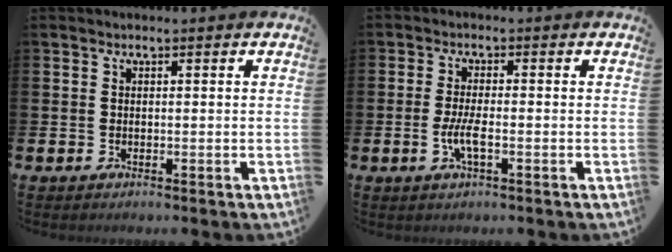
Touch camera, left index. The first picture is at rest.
{"total": 3.2, "force": [-0.9, 0.7, 3.0], "torque": [-0.064, 0.001, -0.019]}